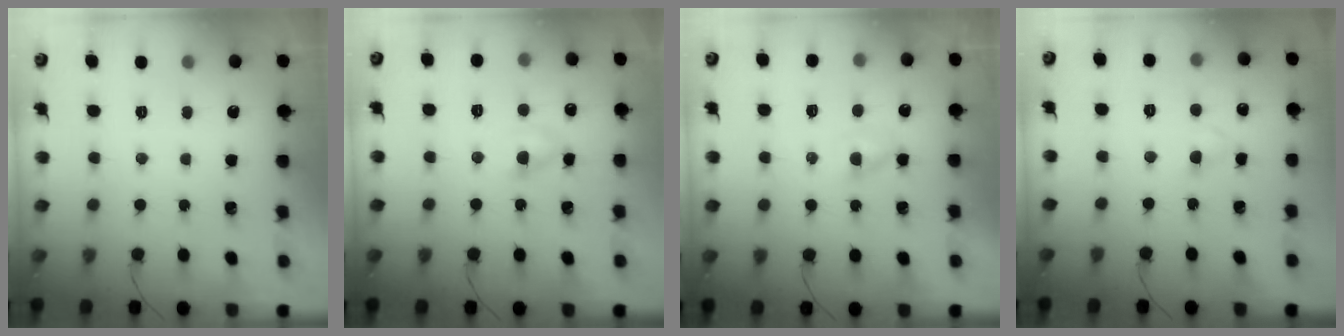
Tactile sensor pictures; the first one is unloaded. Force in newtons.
{"total": 5.0, "press": 4.7, "slide": 1.8}
{"total": 2.0, "press": 1.8, "slide": 0.9}
{"total": 2.4, "press": 2.1, "slide": 1.1}